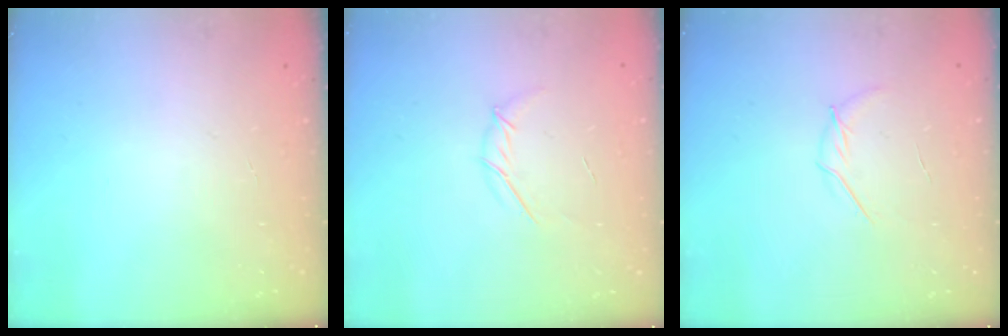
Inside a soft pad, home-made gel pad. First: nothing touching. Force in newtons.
{"total": 3.4, "press": 3.3, "slide": 0.9}
{"total": 4.7, "press": 4.6, "slide": 1.2}